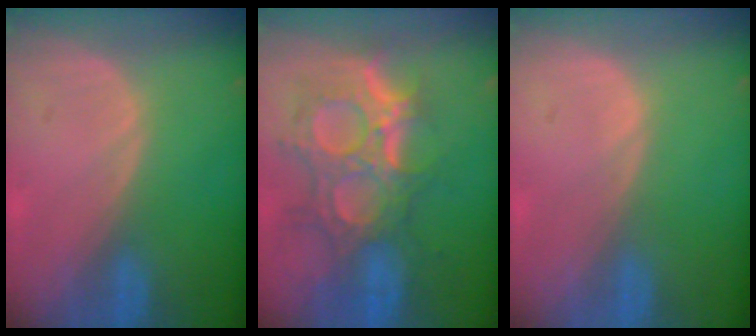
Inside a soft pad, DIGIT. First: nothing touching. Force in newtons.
{"total": 12.0, "press": 10.7, "slide": 5.3}
{"total": 0.0}